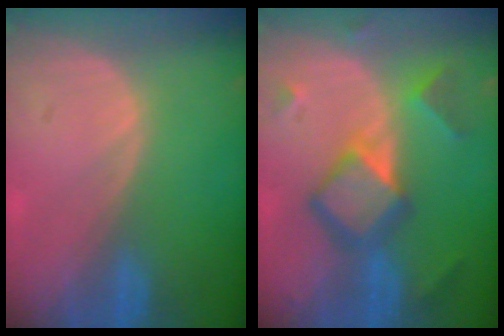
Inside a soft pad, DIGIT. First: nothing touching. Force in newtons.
{"total": 7.7, "press": 7.7, "slide": 0.4}